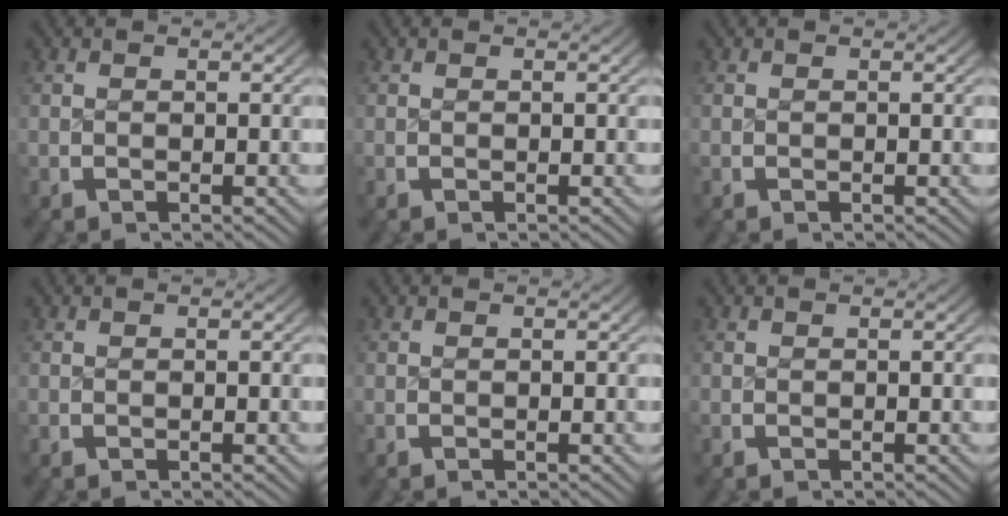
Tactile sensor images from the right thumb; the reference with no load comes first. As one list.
[{"total": 0.0}, {"total": 0.0}, {"total": 0.0}, {"total": 0.0}, {"total": 0.0}]